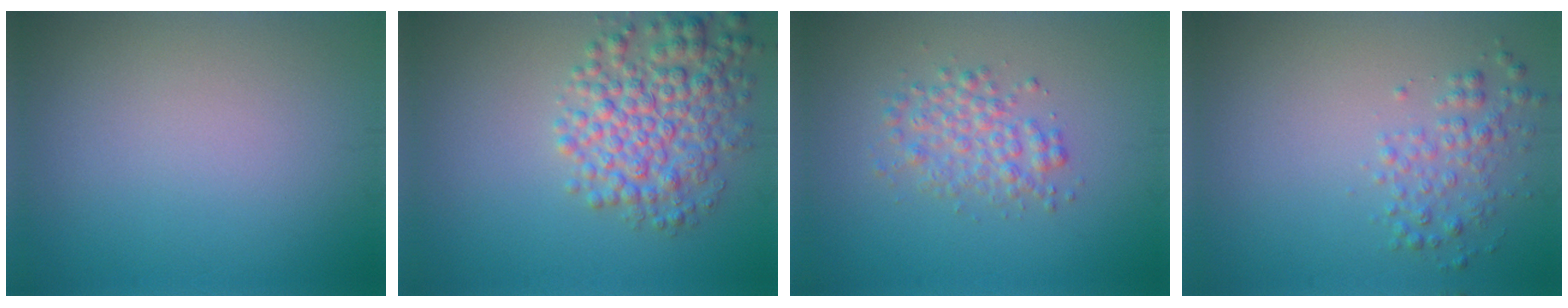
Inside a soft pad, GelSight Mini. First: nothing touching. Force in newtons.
{"total": 6.0, "press": 6.0, "slide": 0.2}
{"total": 2.8, "press": 2.8, "slide": 0.0}
{"total": 2.2, "press": 2.2, "slide": 0.1}